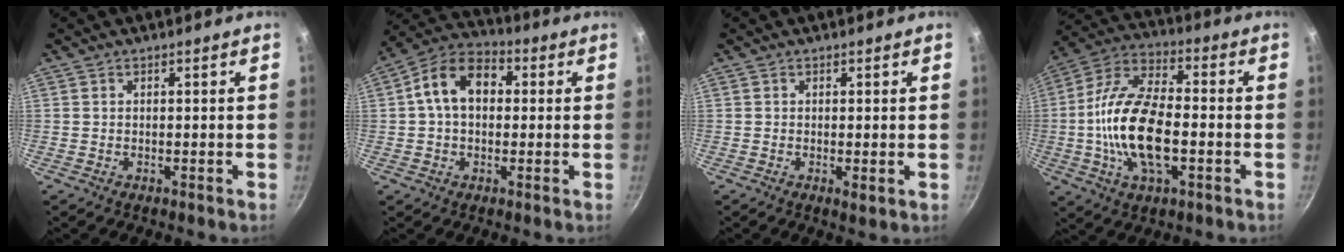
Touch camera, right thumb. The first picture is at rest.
{"total": 11.2, "force": [1.4, 7.9, 7.8], "torque": [-0.104, 0.030, 0.003]}
{"total": 1.4, "force": [-0.1, 0.5, 1.3], "torque": [-0.023, -0.006, -0.002]}
{"total": 18.0, "force": [-2.9, 8.7, 15.5], "torque": [-0.282, 0.031, -0.069]}